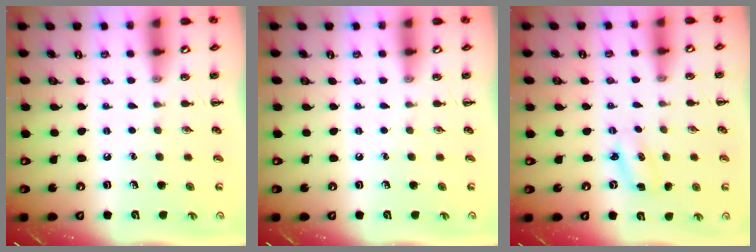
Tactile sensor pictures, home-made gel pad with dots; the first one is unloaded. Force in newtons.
{"total": 0.0}
{"total": 2.5, "press": 2.5, "slide": 0.4}